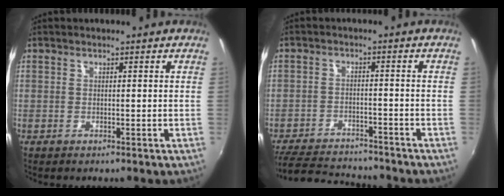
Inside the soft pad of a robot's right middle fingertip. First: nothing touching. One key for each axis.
{"total": 12.6, "fx": -11.4, "fy": 3.5, "fz": 4.0, "tx": -0.106, "ty": 0.001, "tz": -0.177}